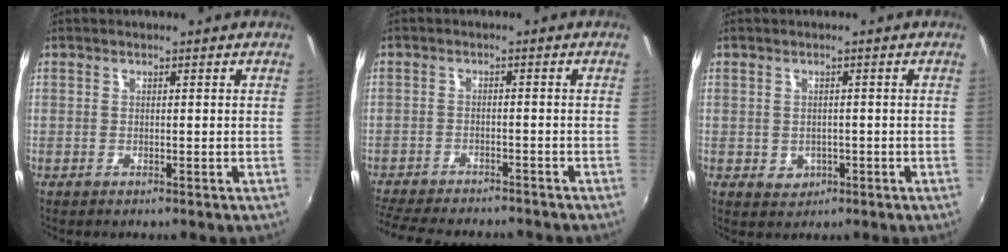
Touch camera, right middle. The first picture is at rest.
{"total": 13.1, "force": [-11.5, 3.4, 5.3], "torque": [-0.129, -0.024, -0.177]}
{"total": 3.1, "force": [-0.6, 2.8, 1.2], "torque": [-0.024, -0.001, -0.003]}